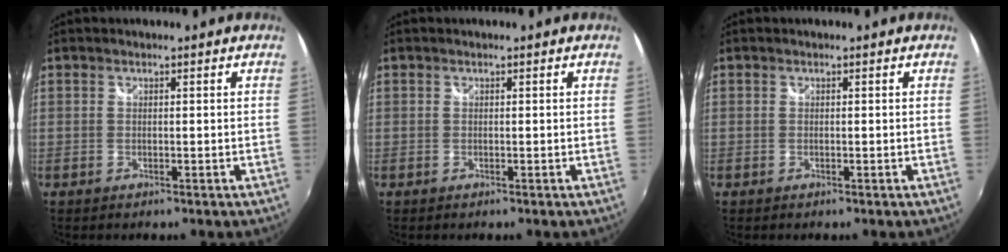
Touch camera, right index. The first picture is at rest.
{"total": 0.0}
{"total": 0.0}